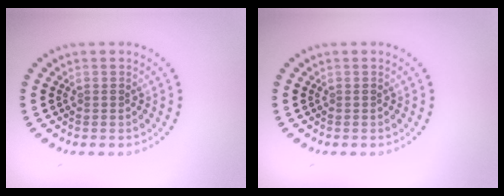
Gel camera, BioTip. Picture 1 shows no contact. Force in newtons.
{"total": 0.0}